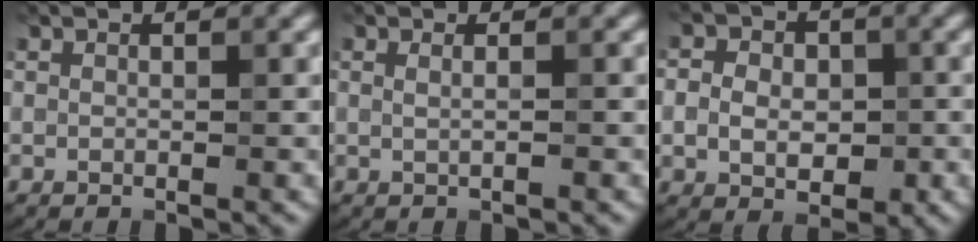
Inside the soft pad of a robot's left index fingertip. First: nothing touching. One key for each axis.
{"total": 1.4, "fx": 0.4, "fy": 0.7, "fz": 1.2, "tx": -0.009, "ty": -0.007, "tz": -0.004}
{"total": 5.1, "fx": 0.0, "fy": 4.0, "fz": 3.1, "tx": -0.029, "ty": 0.011, "tz": -0.013}